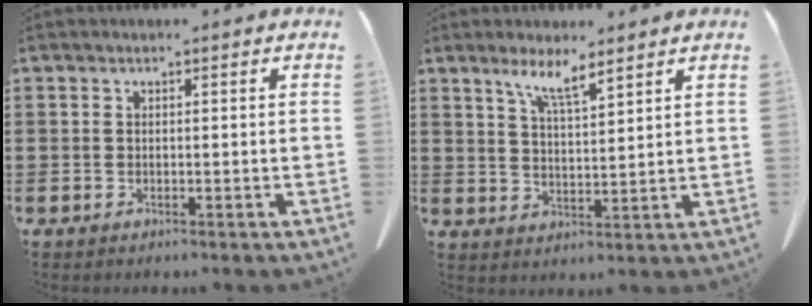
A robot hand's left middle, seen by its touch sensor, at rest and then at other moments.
{"total": 5.4, "force": [4.3, 0.1, 3.2], "torque": [-0.075, -0.008, 0.074]}